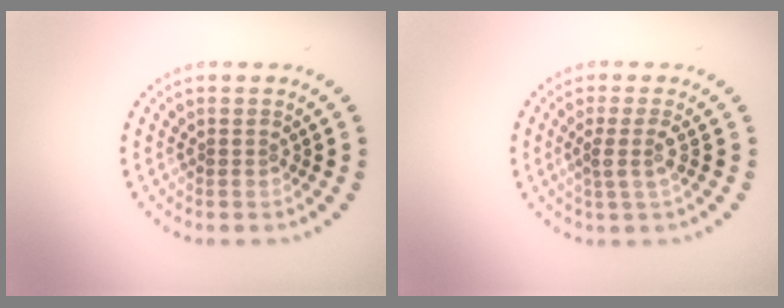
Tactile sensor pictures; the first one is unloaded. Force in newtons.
{"total": 1.9, "press": 1.4, "slide": 1.3}